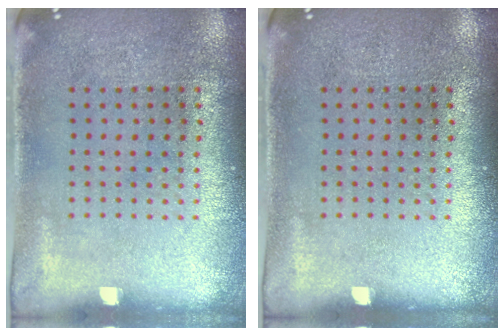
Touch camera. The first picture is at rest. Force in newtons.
{"total": 0.0}